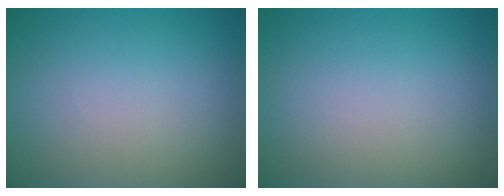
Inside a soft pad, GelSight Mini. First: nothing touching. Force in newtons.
{"total": 0.0}